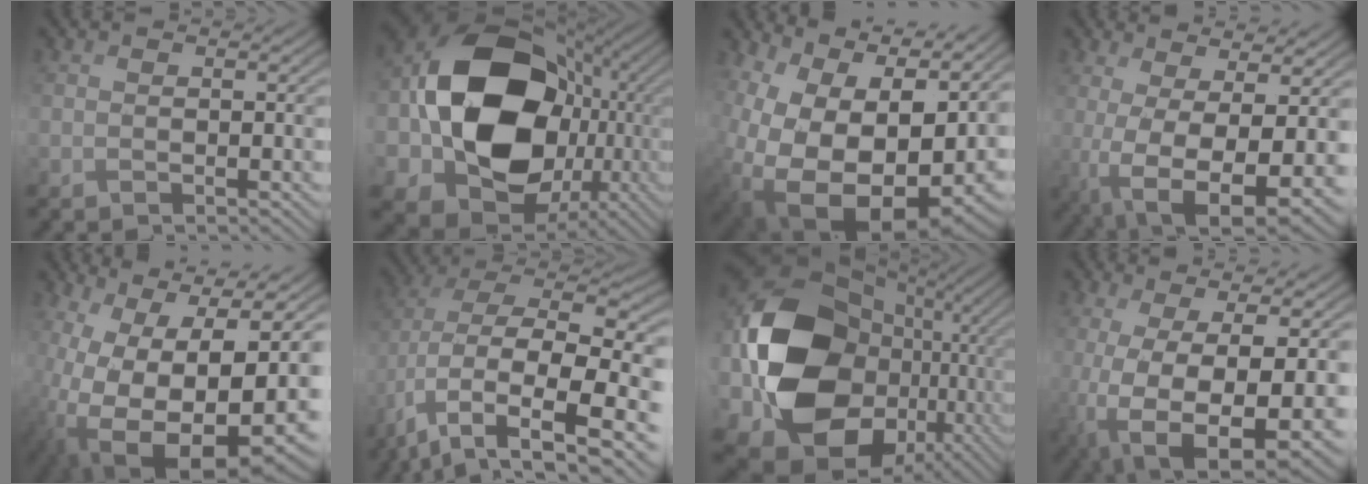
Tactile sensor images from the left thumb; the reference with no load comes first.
{"total": 20.5, "force": [-0.2, 15.9, 12.9], "torque": [-0.275, -0.012, -0.005]}
{"total": 20.0, "force": [0.0, 13.5, 14.7], "torque": [-0.232, -0.028, 0.042]}
{"total": 10.4, "force": [-1.0, 3.7, 9.6], "torque": [-0.193, -0.016, -0.001]}
{"total": 20.0, "force": [-2.8, 11.4, 16.2], "torque": [-0.268, -0.059, -0.005]}
{"total": 16.8, "force": [-4.5, 8.6, 13.7], "torque": [-0.299, -0.033, -0.053]}
{"total": 21.8, "force": [-1.7, 17.0, 13.6], "torque": [-0.337, -0.030, -0.011]}
{"total": 12.8, "force": [-3.1, 5.0, 11.4], "torque": [-0.231, -0.034, -0.034]}